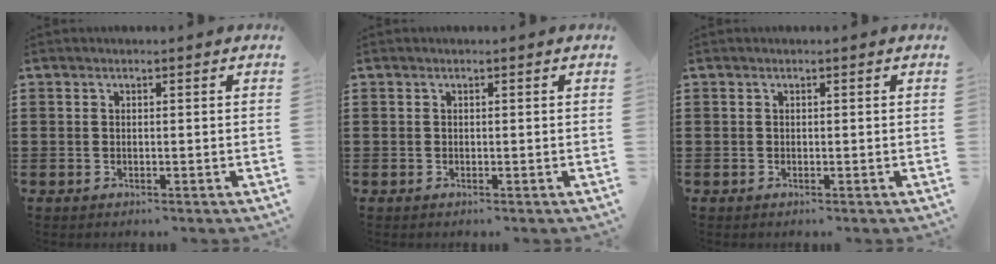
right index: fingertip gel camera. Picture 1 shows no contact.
{"total": 0.0}
{"total": 0.0}